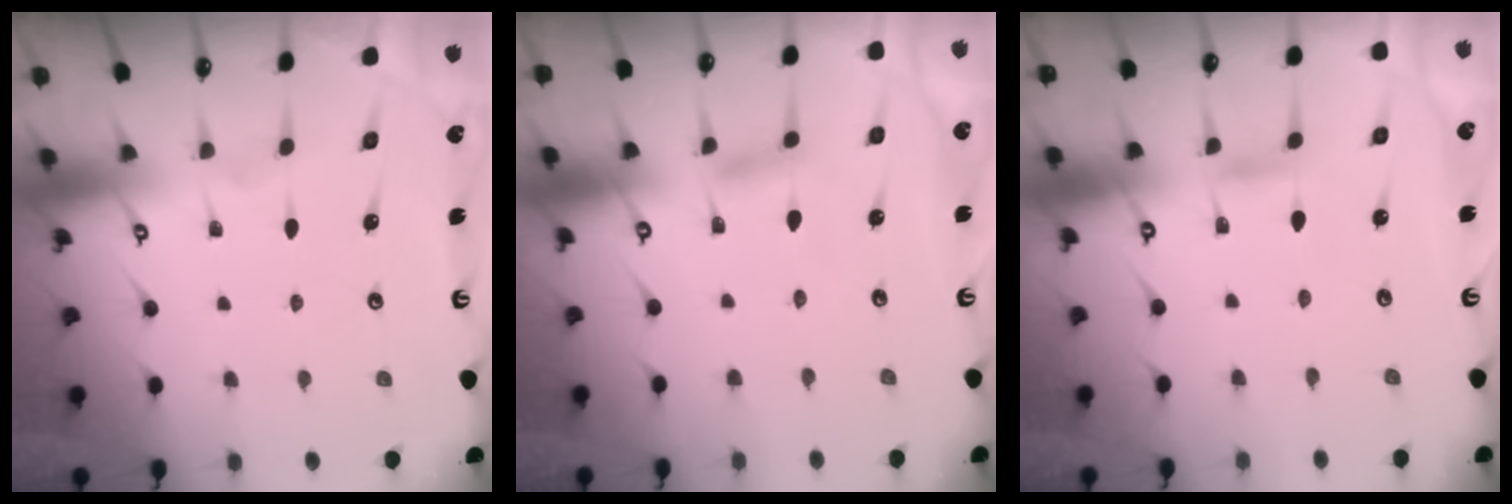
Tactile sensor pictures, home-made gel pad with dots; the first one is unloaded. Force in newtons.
{"total": 4.7, "press": 4.7, "slide": 0.3}
{"total": 2.8, "press": 2.7, "slide": 0.3}